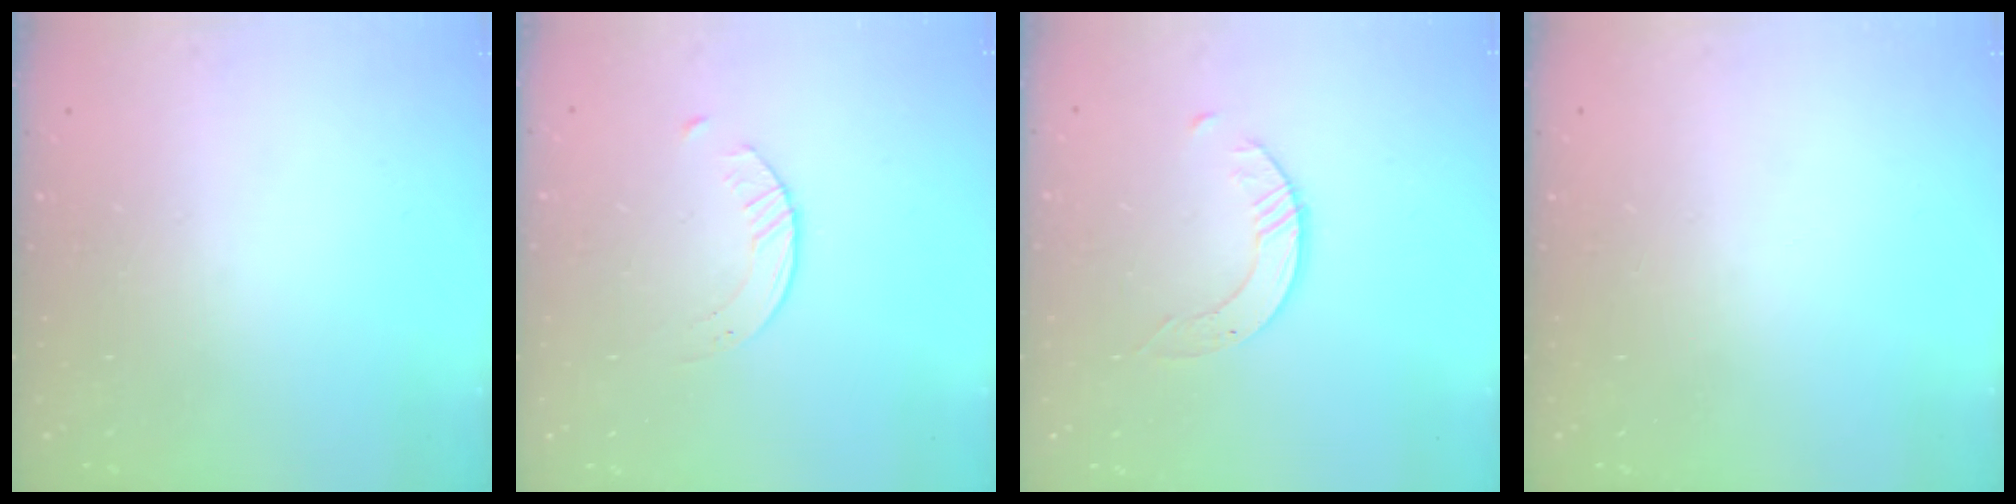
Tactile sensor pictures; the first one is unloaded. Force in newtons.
{"total": 1.6, "press": 1.6, "slide": 0.3}
{"total": 2.6, "press": 2.6, "slide": 0.3}
{"total": 0.0}